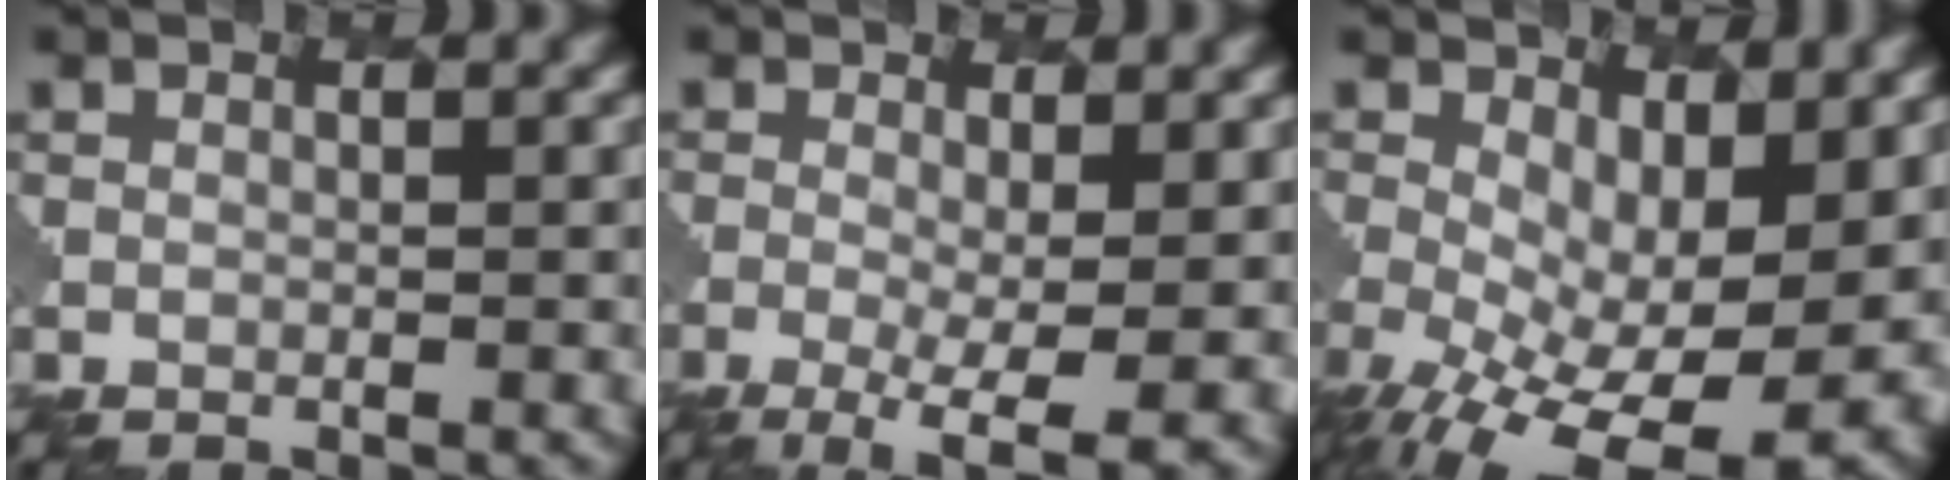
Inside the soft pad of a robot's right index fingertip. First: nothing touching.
{"total": 6.2, "force": [-1.6, 1.7, 5.7], "torque": [-0.103, -0.014, -0.023]}
{"total": 13.5, "force": [-2.5, 6.9, 11.4], "torque": [-0.192, -0.045, -0.020]}